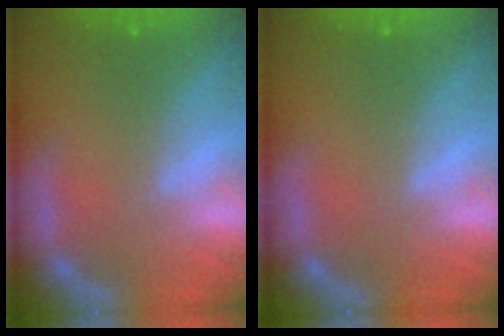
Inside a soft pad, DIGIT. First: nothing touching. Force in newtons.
{"total": 0.0}